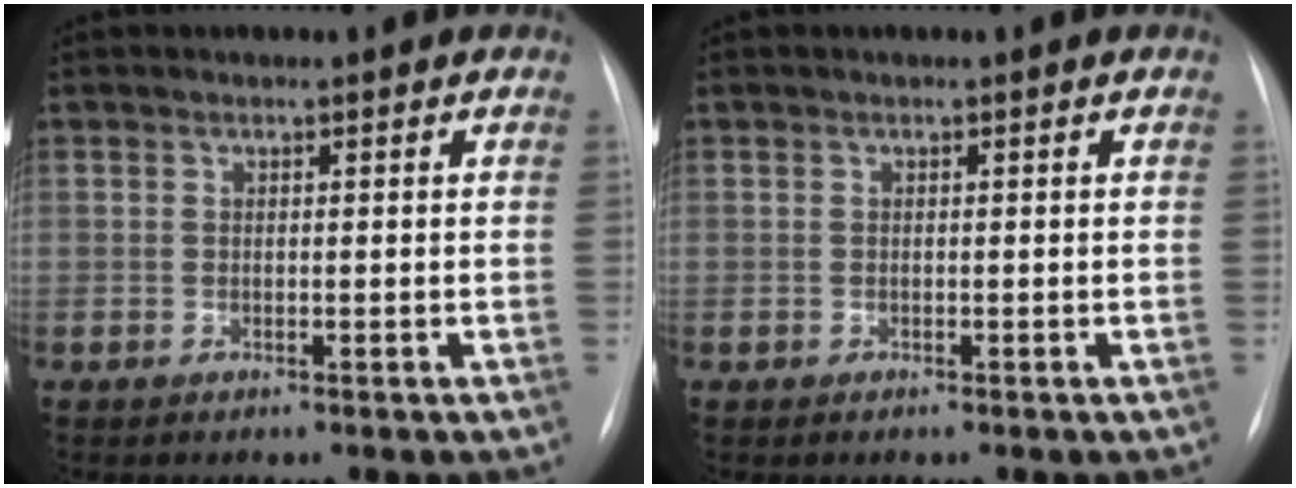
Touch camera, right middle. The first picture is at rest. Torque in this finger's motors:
{"motor_torque": [-0.09, 0.10, 0.02, 0.01]}